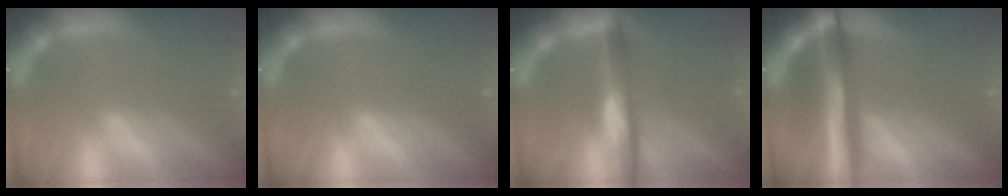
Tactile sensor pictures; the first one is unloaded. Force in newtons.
{"total": 0.0}
{"total": 5.0}
{"total": 8.1}